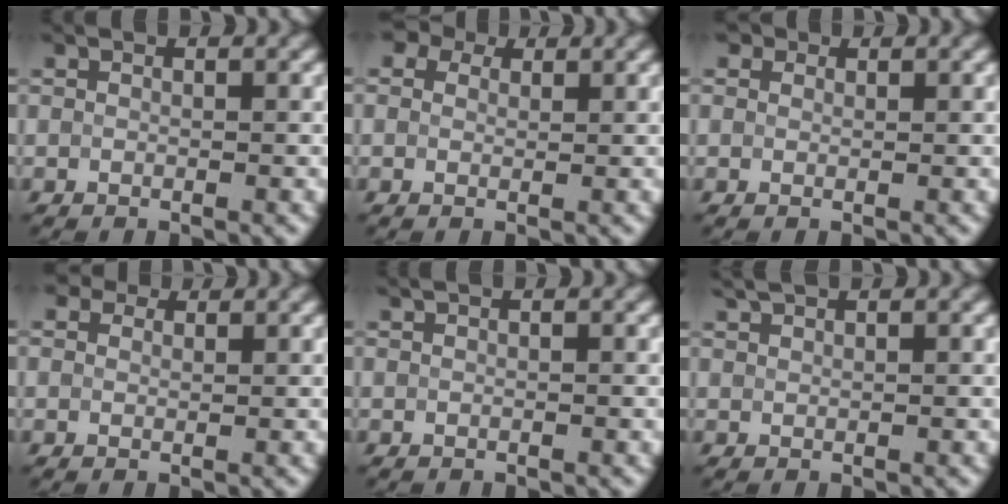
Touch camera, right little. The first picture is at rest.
{"total": 4.0, "force": [2.3, 2.7, 1.9], "torque": [-0.032, 0.025, 0.004]}
{"total": 1.7, "force": [1.1, 1.1, 0.6], "torque": [-0.008, 0.012, -0.005]}
{"total": 2.6, "force": [1.8, 1.6, 1.1], "torque": [-0.028, 0.016, 0.005]}
{"total": 0.0}
{"total": 1.2, "force": [1.1, -0.2, 0.3], "torque": [-0.012, 0.007, 0.023]}